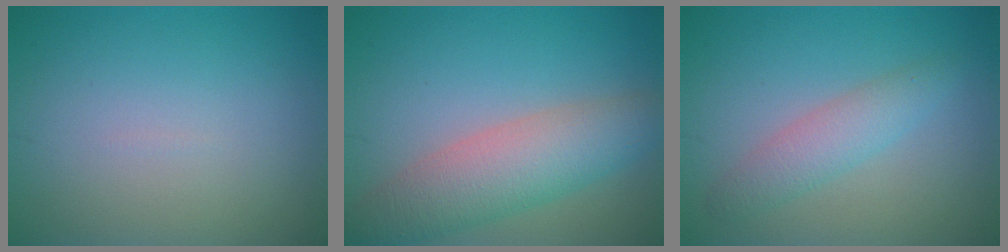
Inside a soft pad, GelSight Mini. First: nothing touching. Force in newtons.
{"total": 6.1, "press": 6.0, "slide": 0.5}
{"total": 2.8, "press": 2.8, "slide": 0.0}